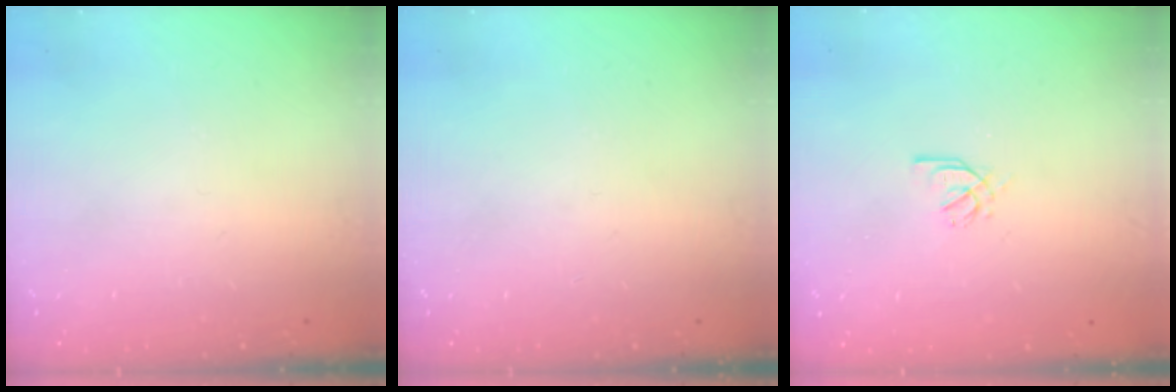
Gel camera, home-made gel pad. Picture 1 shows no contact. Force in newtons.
{"total": 0.0}
{"total": 1.7, "press": 1.6, "slide": 0.5}